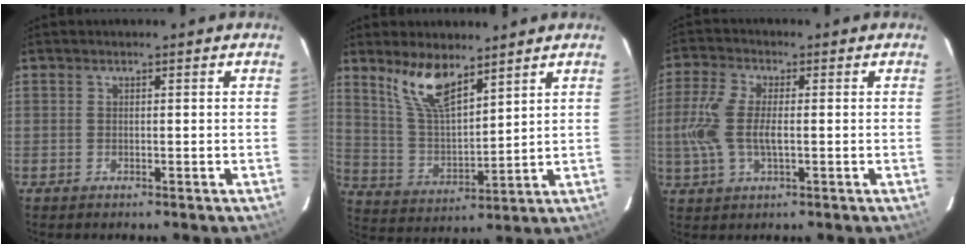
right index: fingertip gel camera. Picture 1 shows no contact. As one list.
[{"total": 10.2, "force": [7.2, 3.2, 6.4], "torque": [-0.126, 0.002, 0.151]}, {"total": 8.8, "force": [-0.5, 3.8, 8.0], "torque": [-0.180, 0.004, -0.010]}]